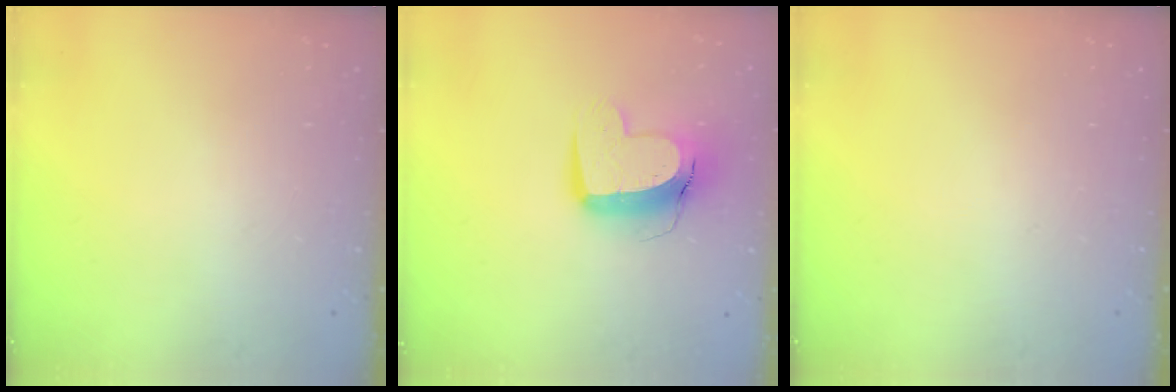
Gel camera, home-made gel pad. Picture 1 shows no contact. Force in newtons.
{"total": 11.3, "press": 11.2, "slide": 1.1}
{"total": 0.0}